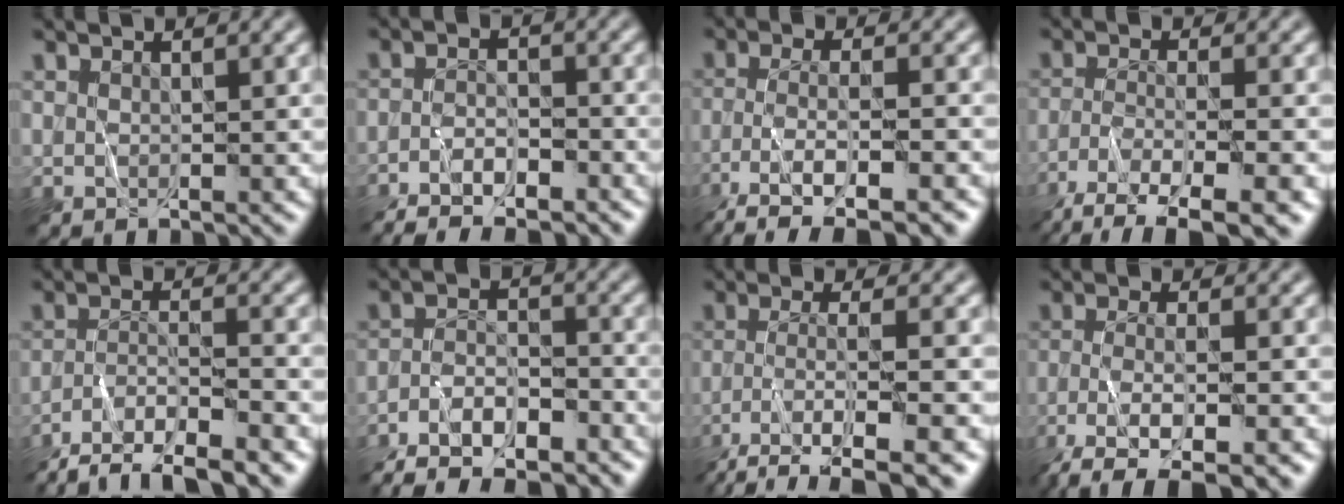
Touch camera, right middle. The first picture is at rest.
{"total": 5.2, "force": [-4.4, 1.4, 2.4], "torque": [-0.035, -0.008, -0.075]}
{"total": 7.6, "force": [-5.3, 1.9, 5.1], "torque": [-0.087, 0.000, -0.093]}
{"total": 7.1, "force": [-5.0, 1.6, 4.9], "torque": [-0.084, -0.002, -0.090]}
{"total": 7.7, "force": [-6.6, 1.4, 3.9], "torque": [-0.056, -0.010, -0.110]}
{"total": 8.7, "force": [-7.3, 3.0, 3.7], "torque": [-0.058, -0.015, -0.122]}
{"total": 6.1, "force": [-4.0, 1.2, 4.4], "torque": [-0.076, -0.003, -0.072]}
{"total": 6.8, "force": [-4.7, 1.6, 4.6], "torque": [-0.081, -0.003, -0.090]}